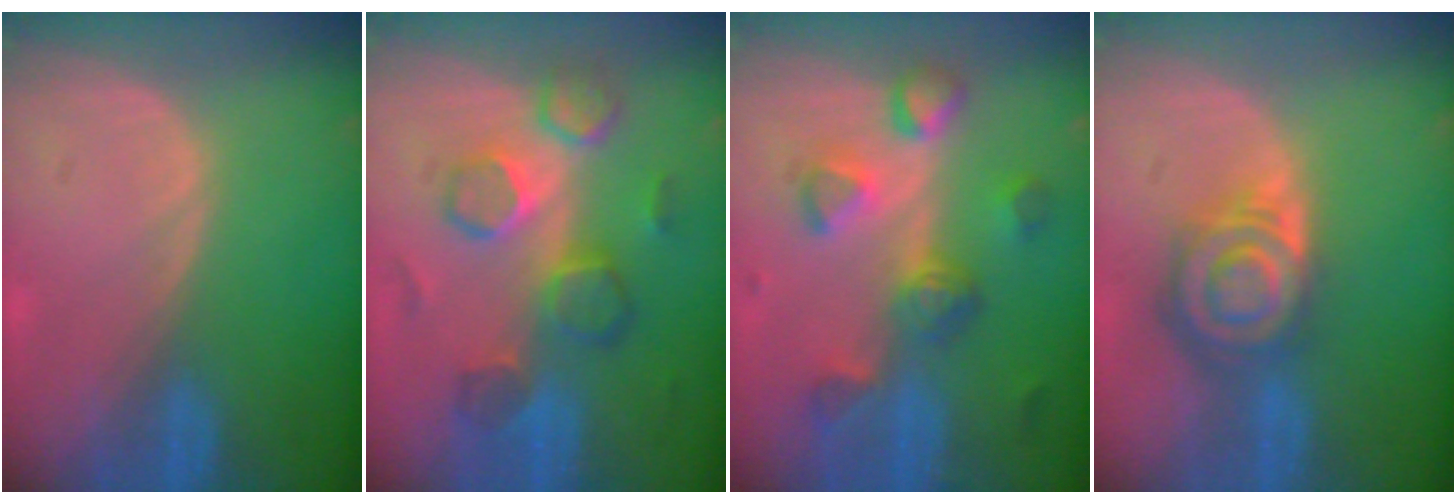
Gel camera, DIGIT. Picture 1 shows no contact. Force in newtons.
{"total": 8.7, "press": 8.4, "slide": 2.2}
{"total": 8.2, "press": 7.7, "slide": 2.7}
{"total": 8.1, "press": 7.1, "slide": 3.9}